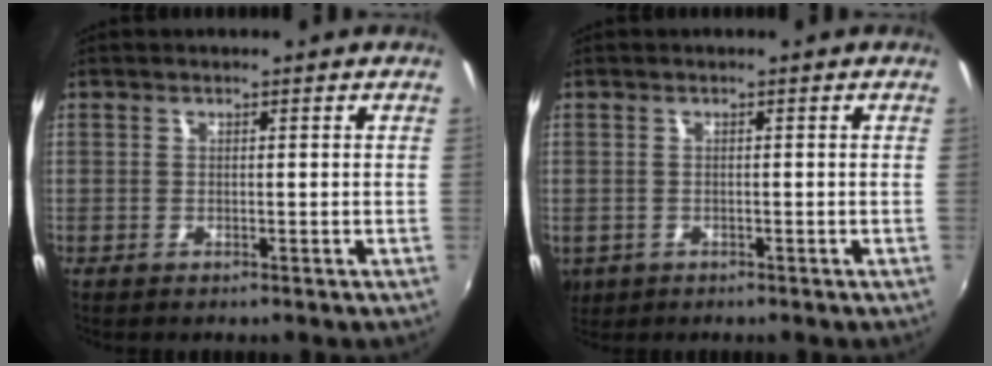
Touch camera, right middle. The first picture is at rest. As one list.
[{"total": 4.4, "force": [-1.3, 3.7, 2.1], "torque": [-0.046, -0.010, -0.016]}]